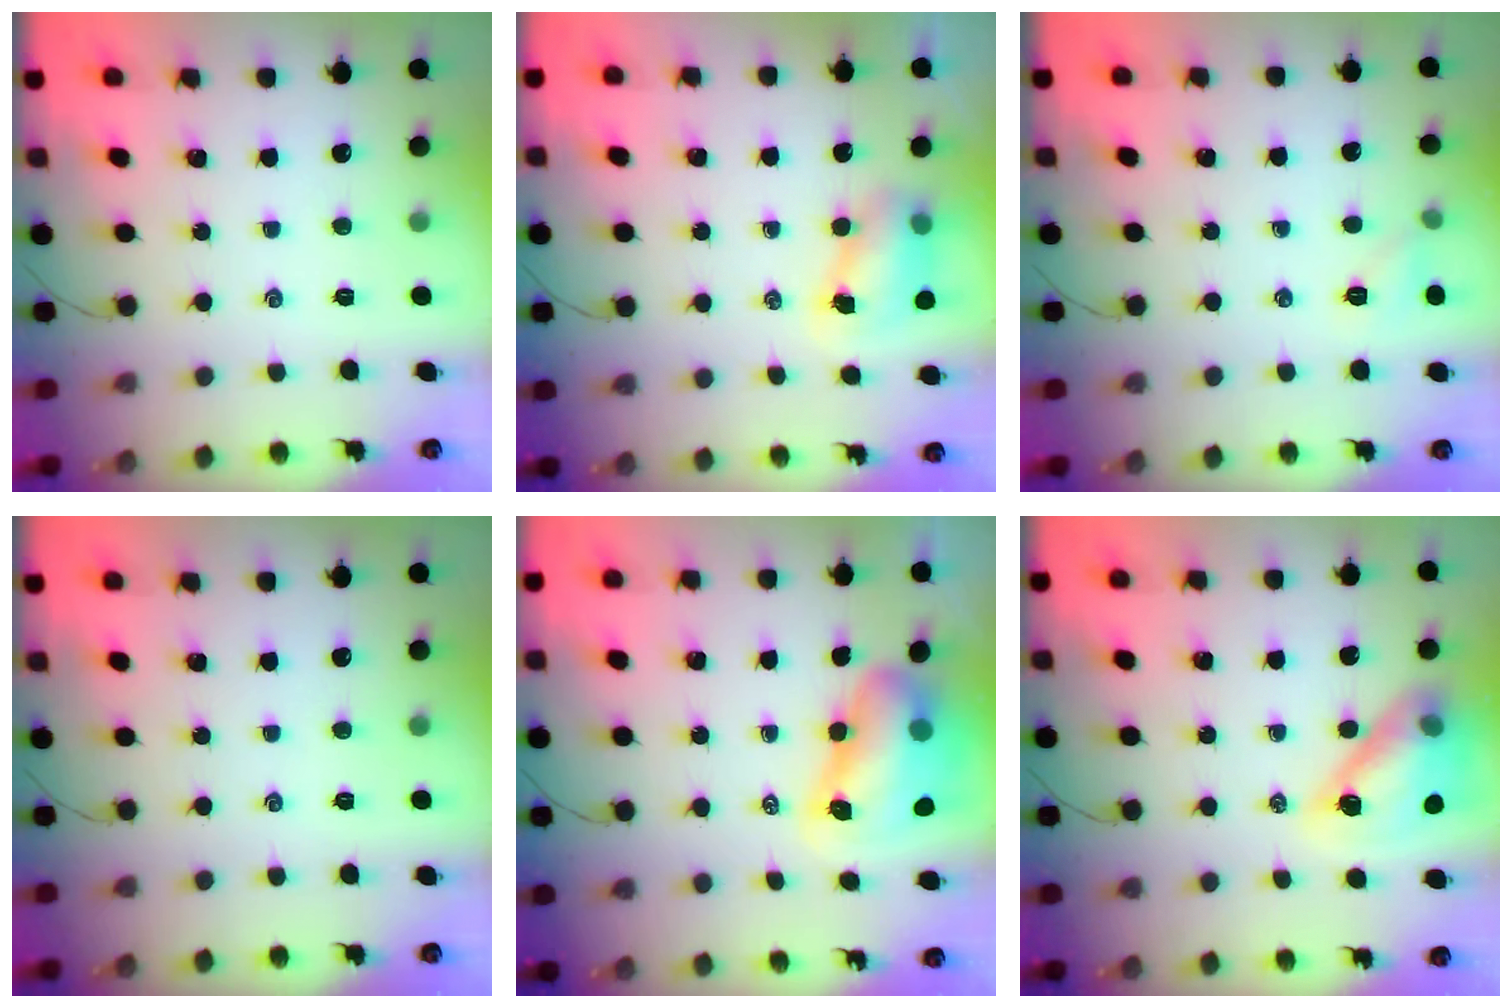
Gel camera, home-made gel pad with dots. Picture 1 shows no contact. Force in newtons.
{"total": 7.2, "press": 7.1, "slide": 1.1}
{"total": 5.7, "press": 5.5, "slide": 1.6}
{"total": 0.0}
{"total": 11.4, "press": 11.0, "slide": 3.1}
{"total": 13.9, "press": 13.4, "slide": 3.8}